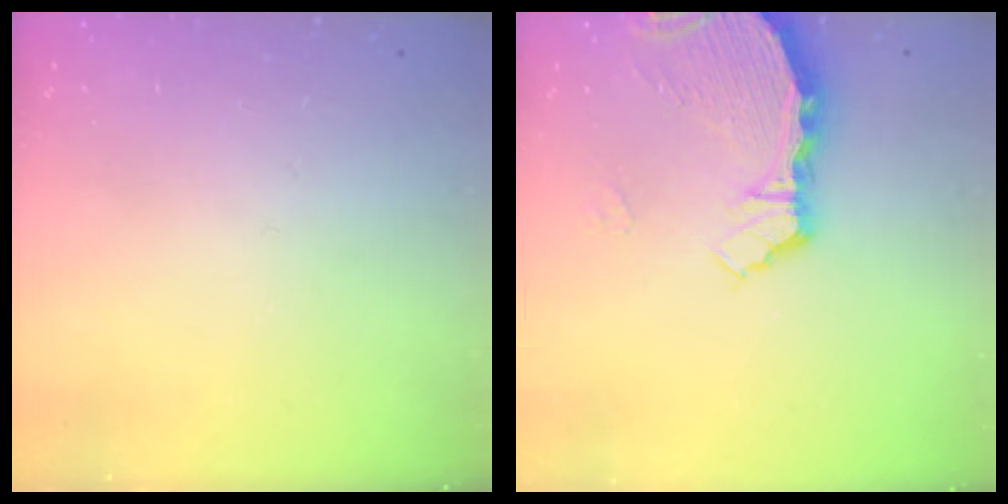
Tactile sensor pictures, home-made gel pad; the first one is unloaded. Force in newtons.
{"total": 4.5, "press": 3.9, "slide": 2.2}